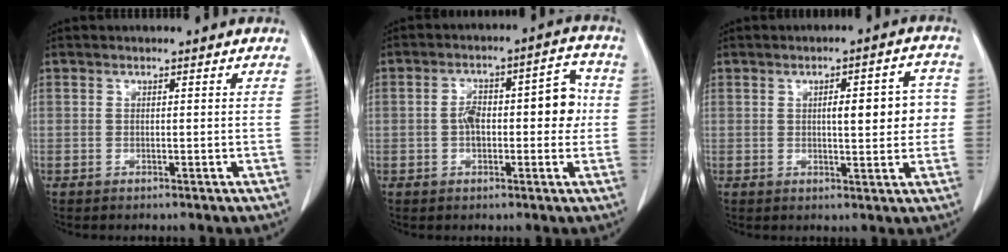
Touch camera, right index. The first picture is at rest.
{"total": 9.0, "force": [-0.1, 3.7, 8.2], "torque": [-0.124, 0.039, 0.001]}
{"total": 7.7, "force": [0.8, 2.2, 7.3], "torque": [-0.095, 0.018, 0.013]}